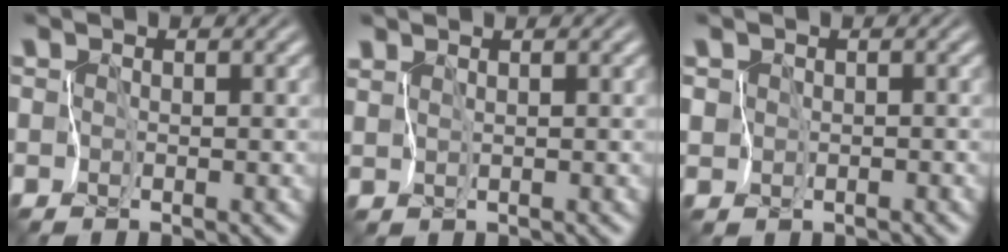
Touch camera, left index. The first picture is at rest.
{"total": 1.4, "force": [1.3, -0.4, -0.5], "torque": [-0.002, -0.010, 0.028]}
{"total": 3.9, "force": [1.1, 3.6, 1.1], "torque": [-0.032, 0.017, -0.011]}